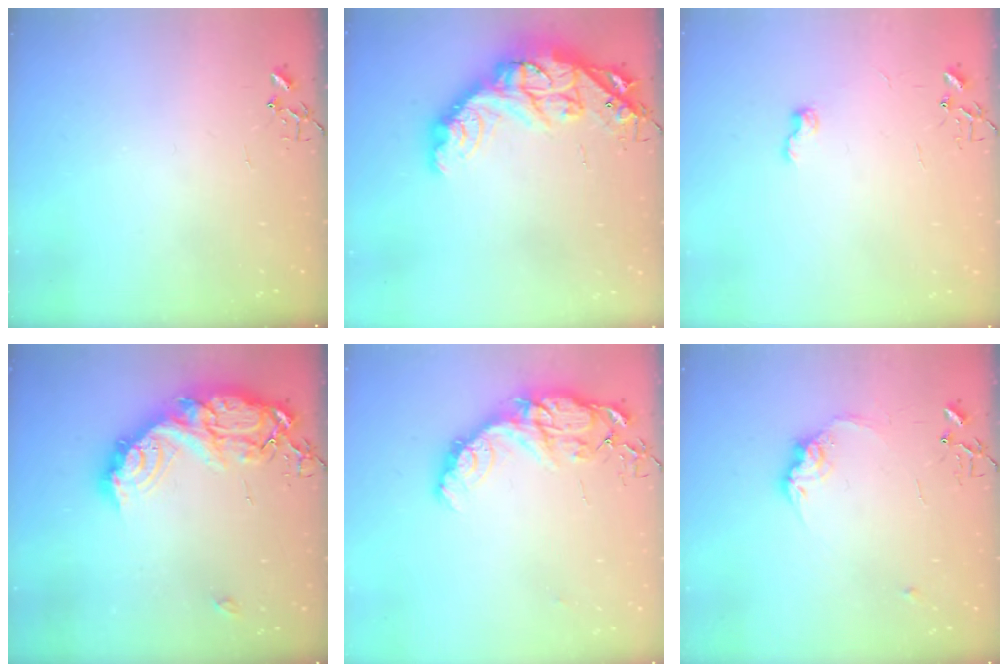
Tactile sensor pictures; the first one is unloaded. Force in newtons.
{"total": 22.0, "press": 21.9, "slide": 1.6}
{"total": 6.2, "press": 6.1, "slide": 0.8}
{"total": 22.1, "press": 22.0, "slide": 2.0}
{"total": 17.2, "press": 17.1, "slide": 1.2}
{"total": 10.7, "press": 10.7, "slide": 0.6}